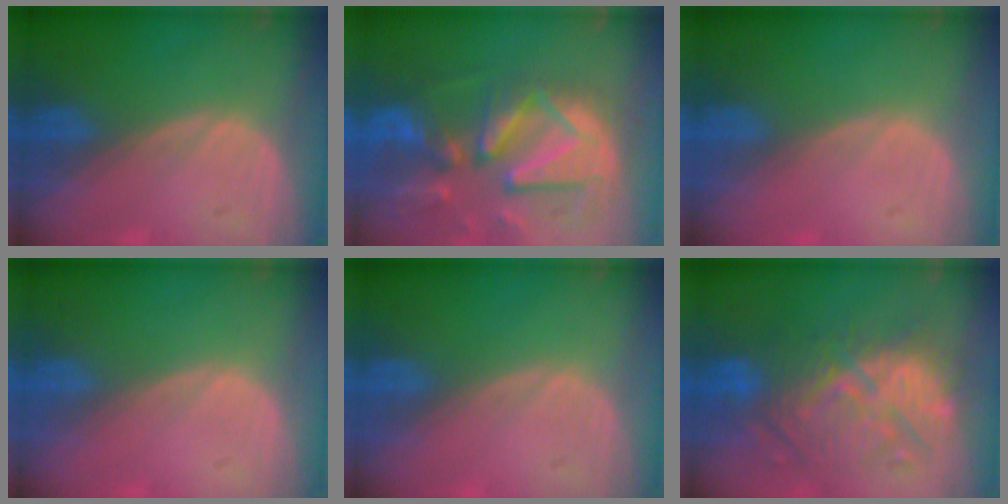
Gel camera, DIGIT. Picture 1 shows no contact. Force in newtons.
{"total": 13.0, "press": 11.3, "slide": 6.4}
{"total": 0.0}
{"total": 0.0}
{"total": 0.0}
{"total": 11.0, "press": 10.9, "slide": 1.8}